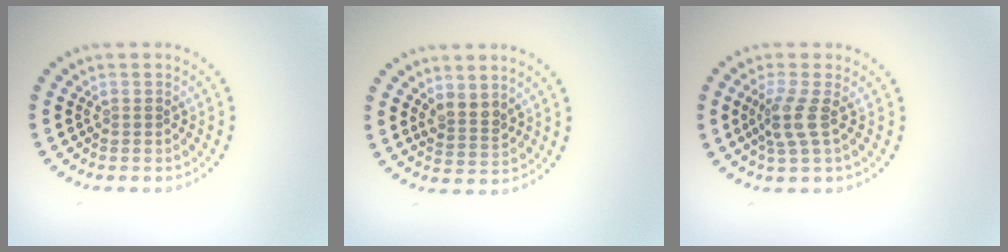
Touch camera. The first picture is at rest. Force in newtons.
{"total": 2.1, "press": 1.7, "slide": 1.2}
{"total": 2.4, "press": 1.9, "slide": 1.5}